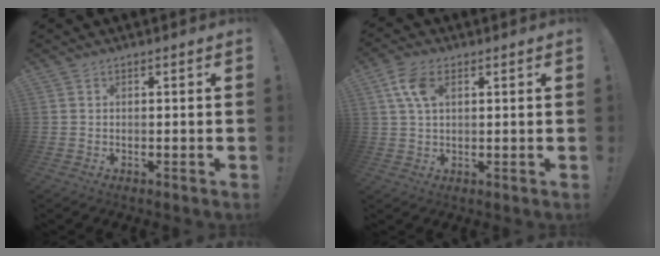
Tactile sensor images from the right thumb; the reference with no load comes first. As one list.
[{"total": 7.6, "force": [2.6, 4.4, 5.6], "torque": [-0.107, 0.004, 0.051]}]